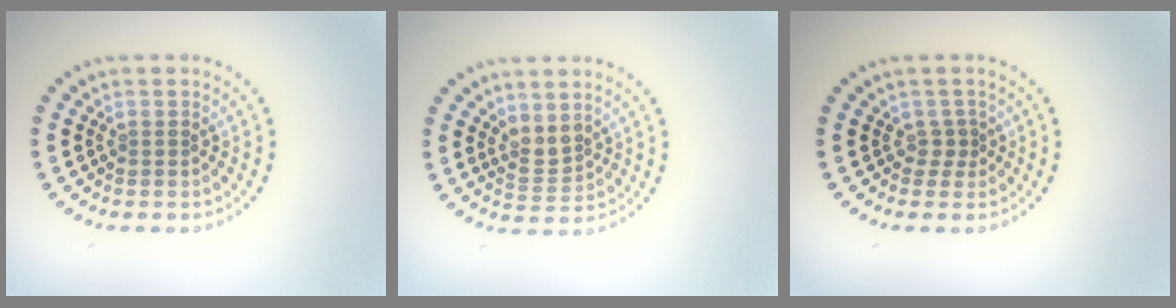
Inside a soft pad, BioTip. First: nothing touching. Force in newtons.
{"total": 1.9, "press": 1.6, "slide": 1.1}
{"total": 1.1, "press": 0.7, "slide": 0.8}